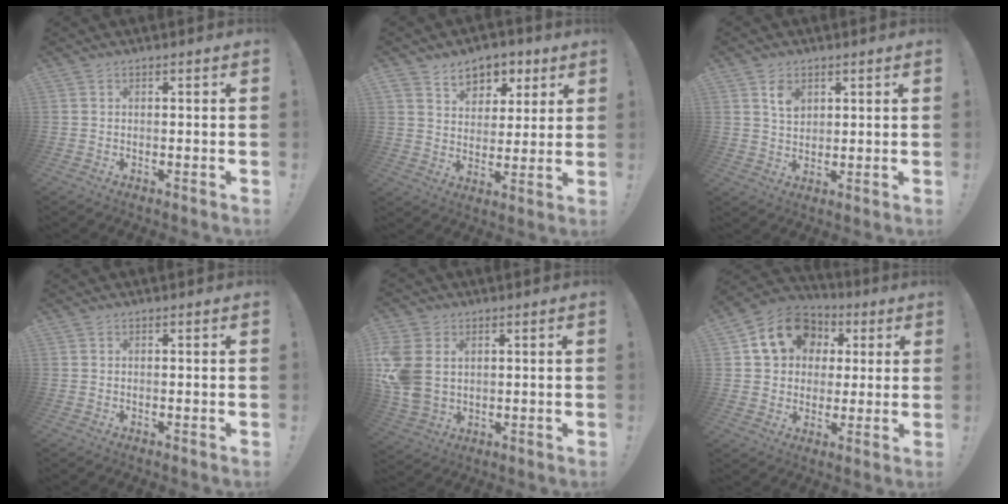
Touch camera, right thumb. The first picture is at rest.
{"total": 8.9, "force": [5.3, 6.6, 2.6], "torque": [-0.032, -0.036, 0.101]}
{"total": 5.2, "force": [2.8, 3.5, 2.7], "torque": [-0.032, -0.014, 0.050]}
{"total": 0.0}
{"total": 10.5, "force": [2.7, 8.0, 6.2], "torque": [-0.121, -0.011, 0.054]}
{"total": 15.8, "force": [5.5, 12.7, 7.7], "torque": [-0.104, -0.013, 0.108]}